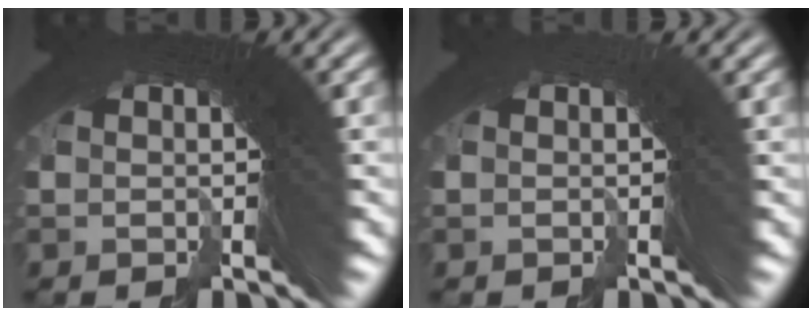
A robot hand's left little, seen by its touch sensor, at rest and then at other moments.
{"total": 0.0}